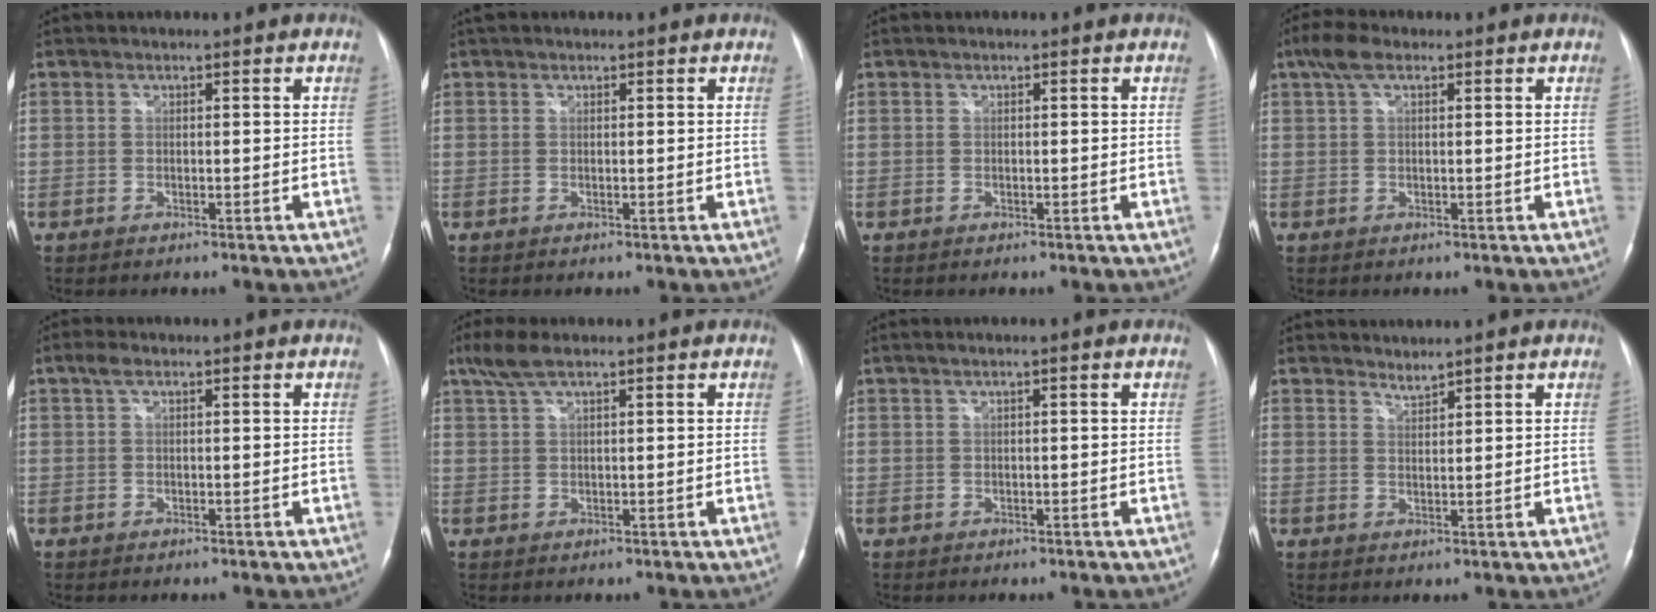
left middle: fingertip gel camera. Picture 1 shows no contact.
{"total": 1.1, "force": [0.9, 0.6, 0.5], "torque": [-0.013, 0.018, 0.014]}
{"total": 0.0}
{"total": 3.8, "force": [2.1, 1.5, 2.8], "torque": [-0.068, 0.026, 0.044]}
{"total": 1.7, "force": [0.8, 0.6, 1.3], "torque": [-0.030, 0.017, 0.016]}
{"total": 3.9, "force": [2.7, 0.6, 2.7], "torque": [-0.067, 0.020, 0.058]}
{"total": 1.4, "force": [0.6, -0.1, 1.3], "torque": [-0.032, 0.008, 0.010]}
{"total": 1.5, "force": [1.5, -0.2, -0.1], "torque": [0.000, -0.004, 0.029]}